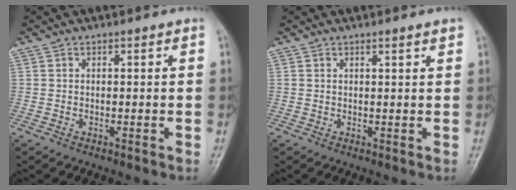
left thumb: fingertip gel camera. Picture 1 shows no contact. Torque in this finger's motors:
{"motor_torque": [-0.07, -0.03, -0.20, 0.12, 0.06]}